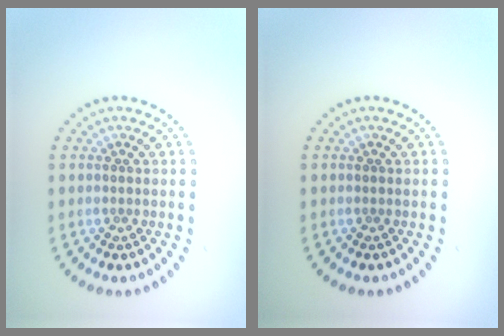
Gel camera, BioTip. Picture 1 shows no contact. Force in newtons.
{"total": 0.0}